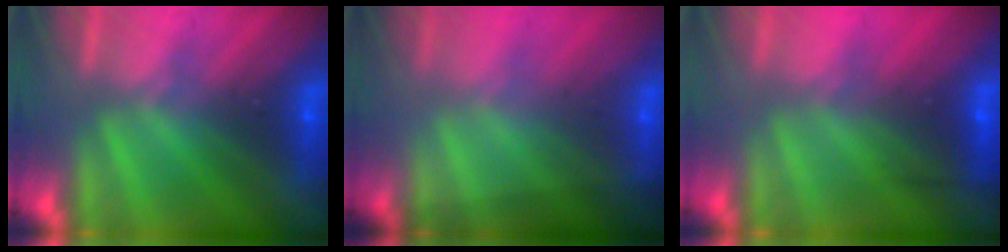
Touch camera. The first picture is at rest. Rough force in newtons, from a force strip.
{"total": 1.5}
{"total": 2.4}